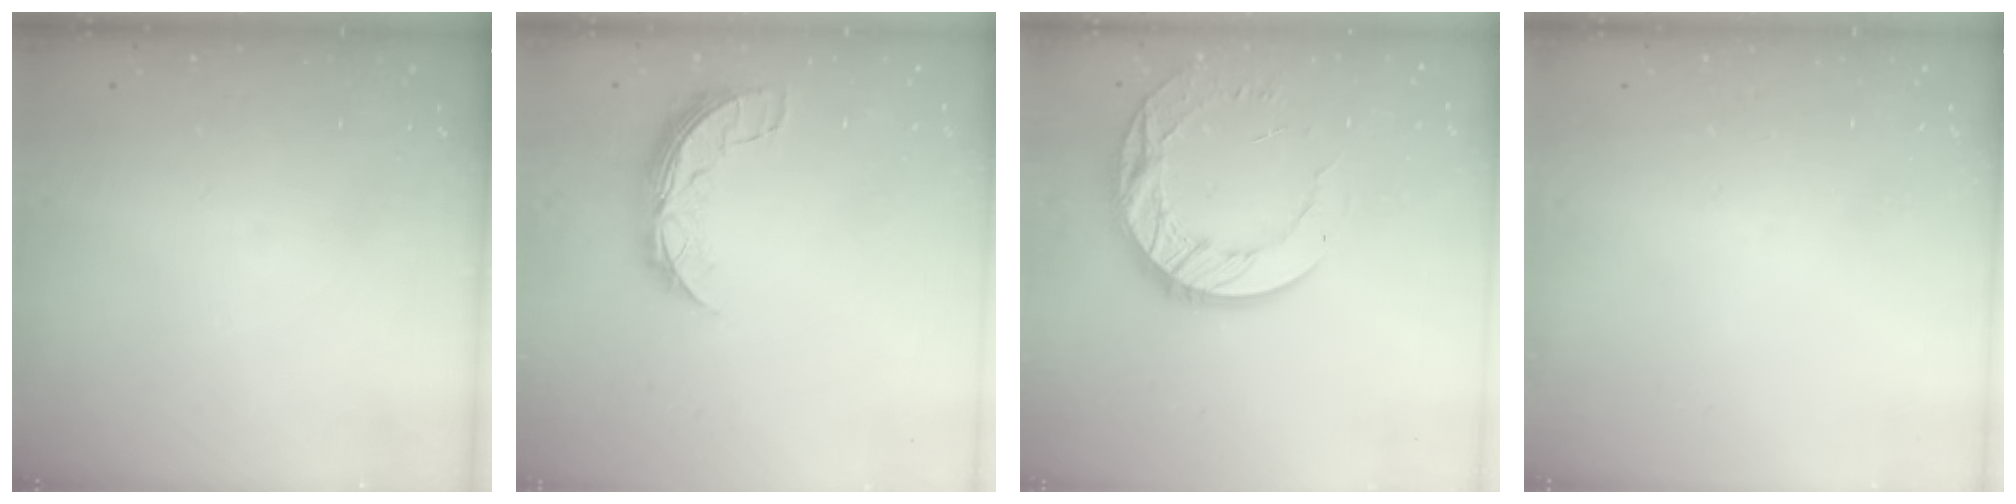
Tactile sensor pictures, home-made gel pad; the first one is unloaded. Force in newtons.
{"total": 7.9, "press": 7.9, "slide": 0.6}
{"total": 15.4, "press": 15.3, "slide": 1.3}
{"total": 0.0}